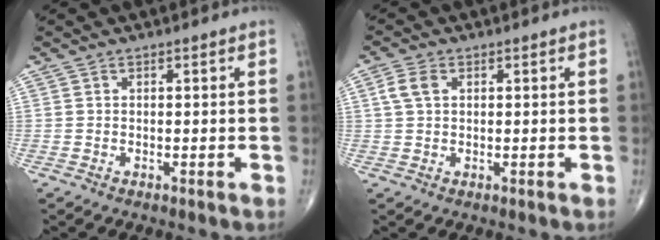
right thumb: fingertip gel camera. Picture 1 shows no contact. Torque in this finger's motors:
{"motor_torque": [0.04, 0.09, 0.19, 0.08, 0.04]}